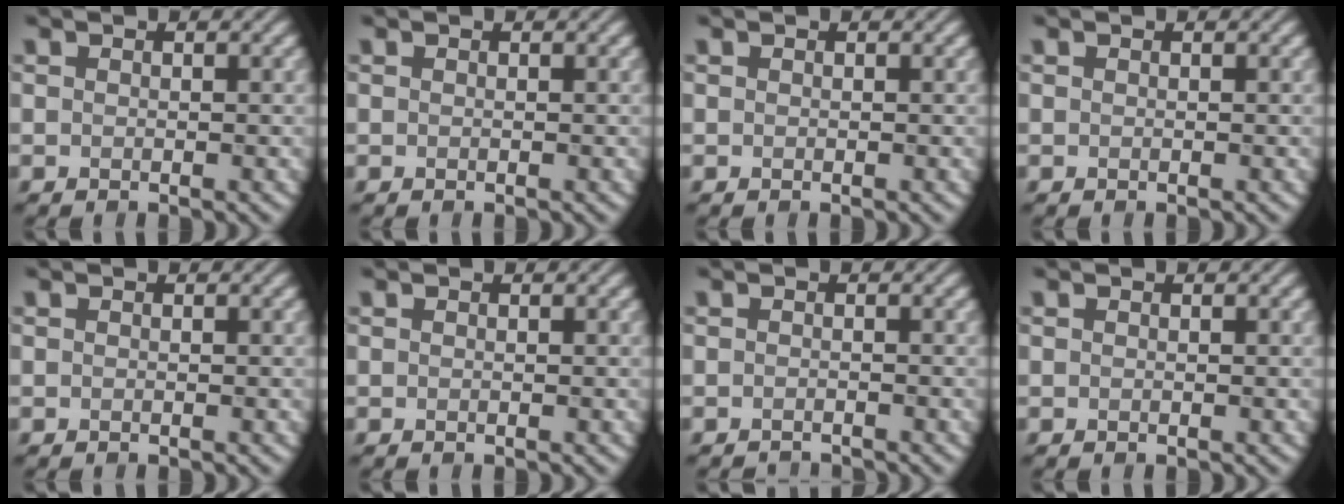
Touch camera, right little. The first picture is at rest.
{"total": 0.0}
{"total": 0.0}
{"total": 0.0}
{"total": 0.0}
{"total": 0.0}
{"total": 1.4, "force": [-1.4, 0.1, 0.2], "torque": [0.002, -0.005, -0.024]}
{"total": 0.0}